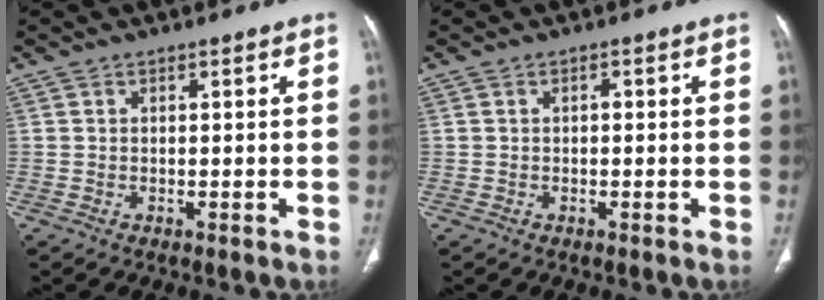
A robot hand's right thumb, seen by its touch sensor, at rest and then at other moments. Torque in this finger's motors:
{"motor_torque": [0.20, 0.10, 0.46, 0.07, -0.01]}